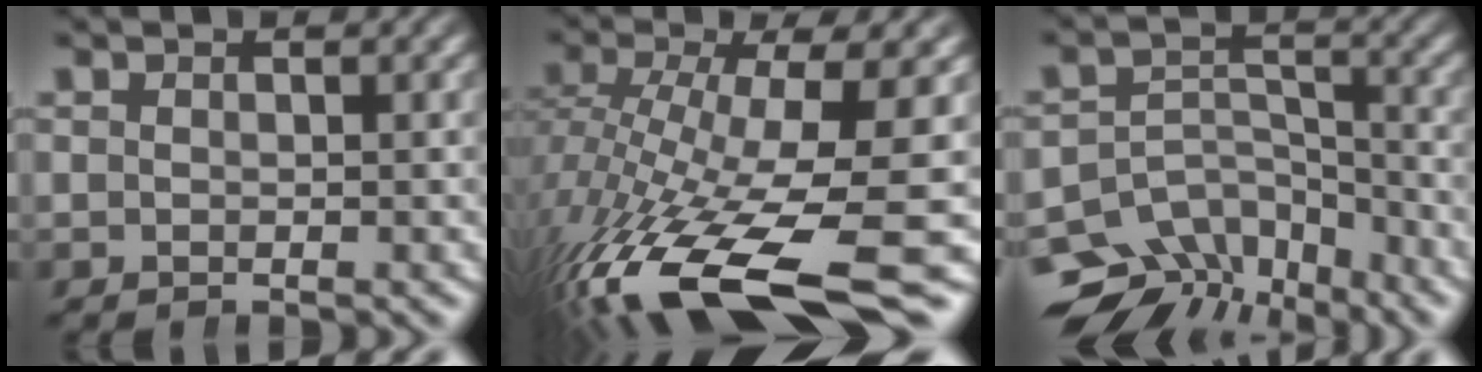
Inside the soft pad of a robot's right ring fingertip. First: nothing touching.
{"total": 12.1, "force": [-5.9, 4.3, 9.6], "torque": [-0.189, -0.050, -0.065]}
{"total": 10.1, "force": [-5.6, 7.3, 4.2], "torque": [-0.071, -0.036, -0.091]}